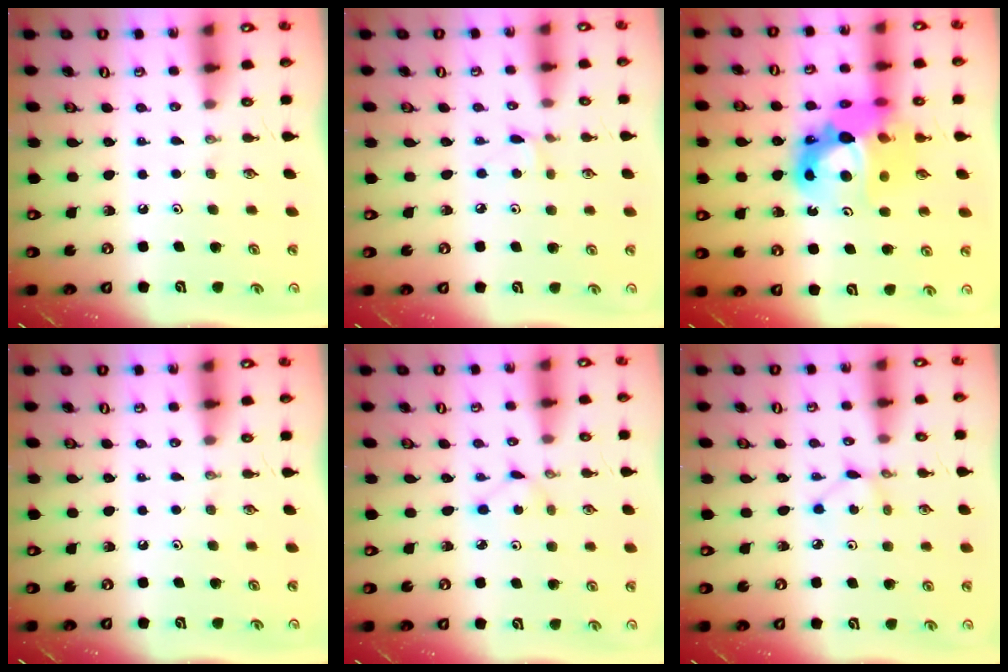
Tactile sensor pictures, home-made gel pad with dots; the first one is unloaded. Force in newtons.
{"total": 3.7, "press": 3.6, "slide": 0.5}
{"total": 17.8, "press": 17.5, "slide": 3.1}
{"total": 0.0}
{"total": 2.0, "press": 2.0, "slide": 0.2}
{"total": 2.3, "press": 2.3, "slide": 0.0}